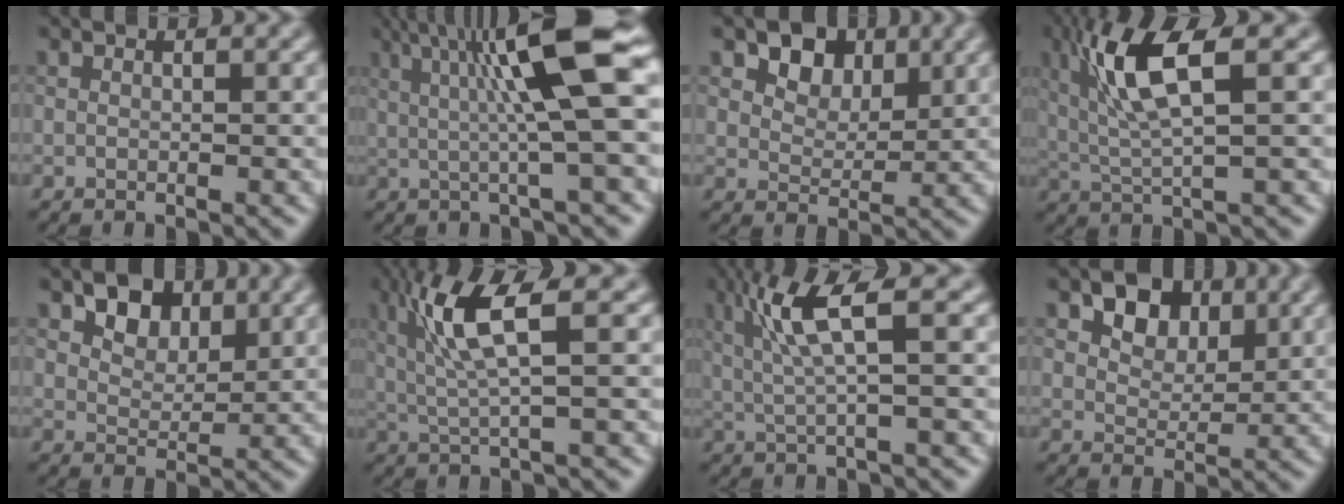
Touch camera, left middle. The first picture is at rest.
{"total": 9.5, "force": [1.9, 1.2, 9.2], "torque": [-0.142, 0.010, 0.035]}
{"total": 3.4, "force": [1.8, 2.5, 1.6], "torque": [-0.032, -0.007, 0.033]}
{"total": 6.3, "force": [1.7, 1.3, 5.9], "torque": [-0.129, 0.009, 0.043]}
{"total": 3.2, "force": [1.5, 2.3, 1.6], "torque": [-0.032, -0.001, 0.026]}
{"total": 5.6, "force": [1.3, 0.7, 5.4], "torque": [-0.119, 0.006, 0.034]}
{"total": 4.9, "force": [1.0, 0.4, 4.8], "torque": [-0.104, 0.008, 0.028]}
{"total": 4.1, "force": [1.8, 2.9, 2.2], "torque": [-0.037, -0.004, 0.028]}